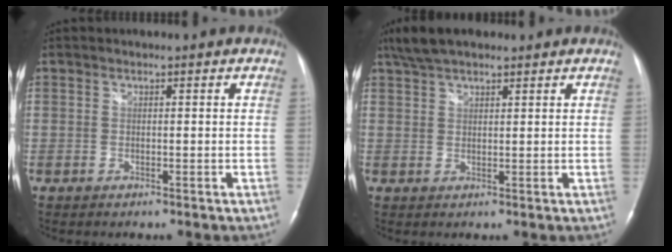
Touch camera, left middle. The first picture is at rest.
{"total": 6.1, "force": [4.8, 1.9, 3.2], "torque": [-0.067, 0.023, 0.091]}